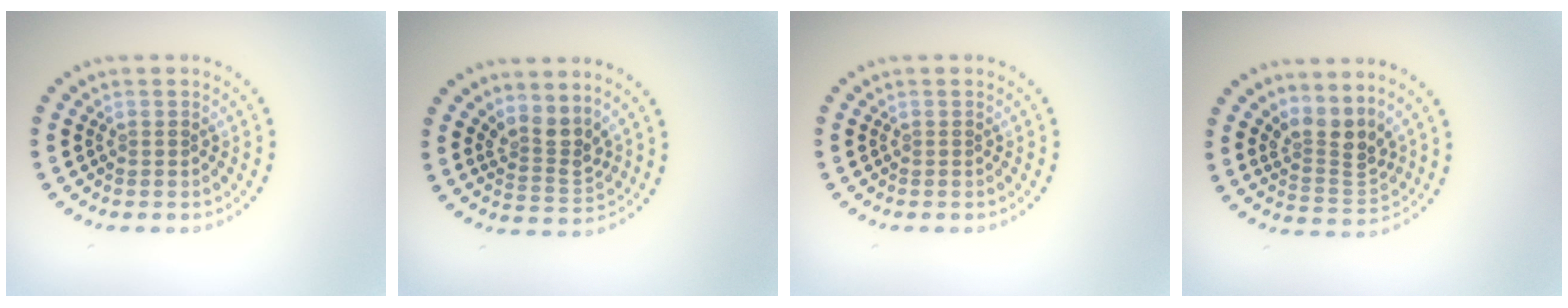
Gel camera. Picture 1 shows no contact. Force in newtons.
{"total": 2.7, "press": 1.9, "slide": 1.9}
{"total": 0.0}
{"total": 3.4, "press": 2.3, "slide": 2.5}